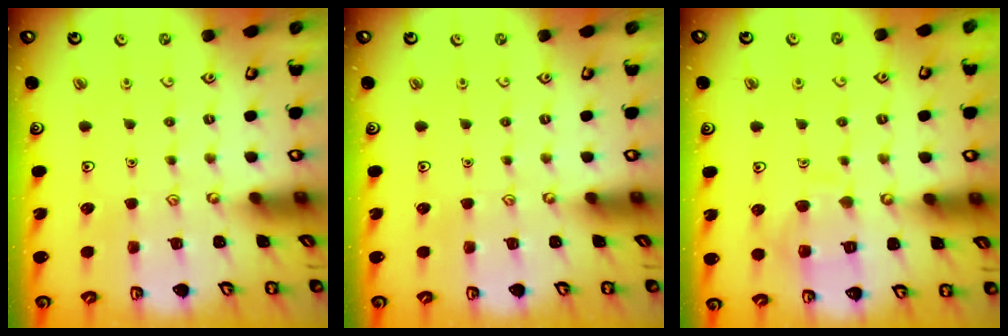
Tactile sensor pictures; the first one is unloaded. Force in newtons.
{"total": 0.0}
{"total": 9.0, "press": 8.9, "slide": 0.9}